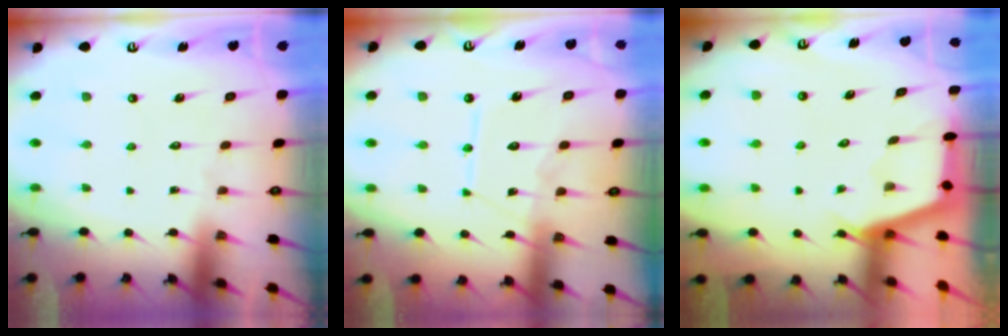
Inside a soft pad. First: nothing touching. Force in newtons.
{"total": 11.3, "press": 11.3, "slide": 1.2}
{"total": 2.4, "press": 2.4, "slide": 0.3}